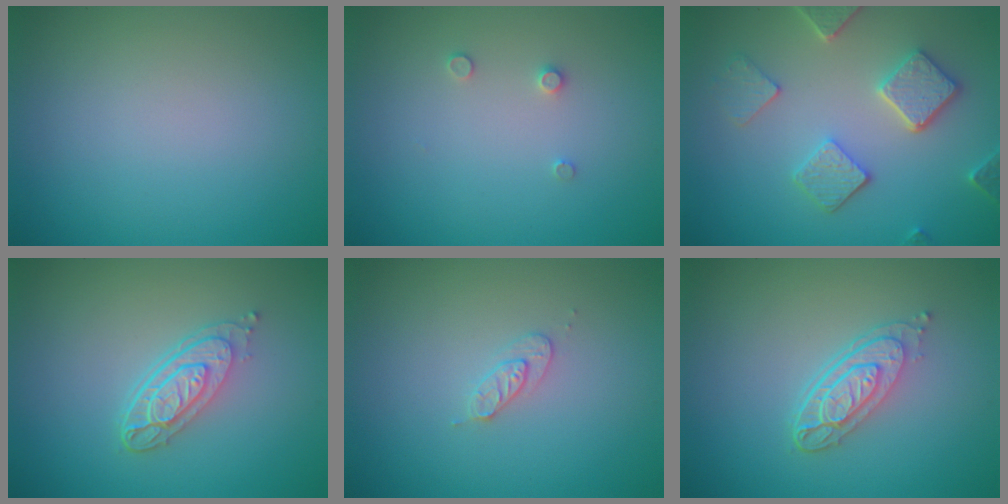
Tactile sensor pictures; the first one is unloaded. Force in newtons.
{"total": 0.8, "press": 0.8, "slide": 0.0}
{"total": 4.3, "press": 3.8, "slide": 1.9}
{"total": 3.9, "press": 2.9, "slide": 2.7}
{"total": 1.4, "press": 1.4, "slide": 0.2}
{"total": 3.9, "press": 2.9, "slide": 2.7}